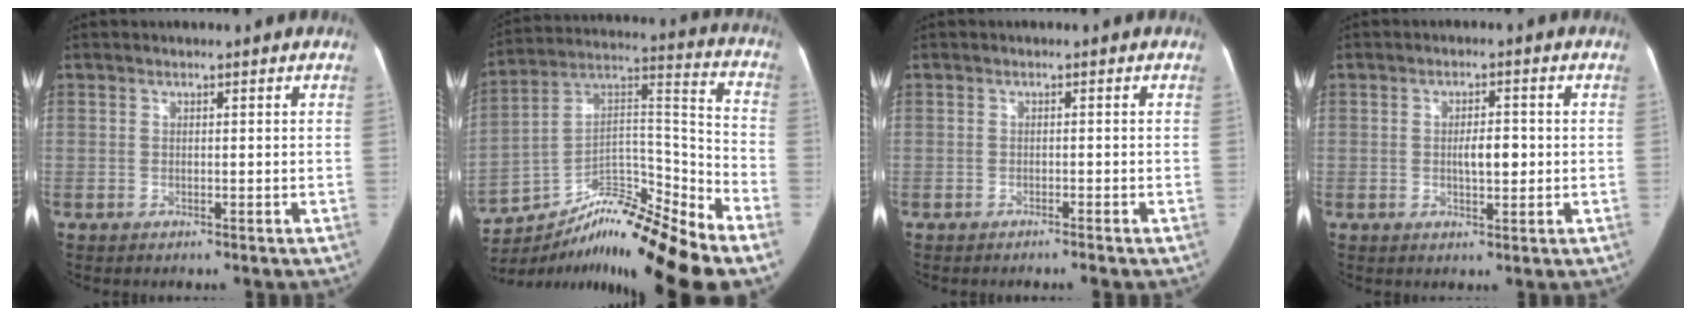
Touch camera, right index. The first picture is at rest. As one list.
[{"total": 16.7, "force": [-13.1, 1.2, 10.3], "torque": [-0.160, 0.055, -0.214]}, {"total": 1.0, "force": [-0.9, -0.1, 0.4], "torque": [-0.009, 0.002, -0.016]}, {"total": 4.1, "force": [-0.2, 1.6, 3.8], "torque": [-0.064, 0.006, 0.001]}]